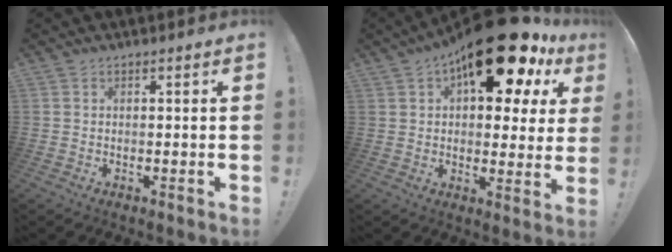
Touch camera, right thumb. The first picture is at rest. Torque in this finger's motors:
{"motor_torque": [1.86, 3.15, 1.12, -0.43, 0.55]}